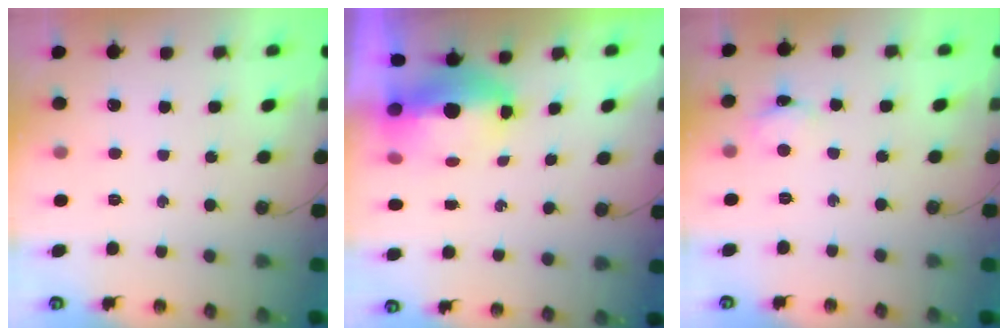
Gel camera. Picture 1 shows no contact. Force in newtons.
{"total": 12.9, "press": 9.3, "slide": 9.0}
{"total": 3.2, "press": 3.2, "slide": 0.5}